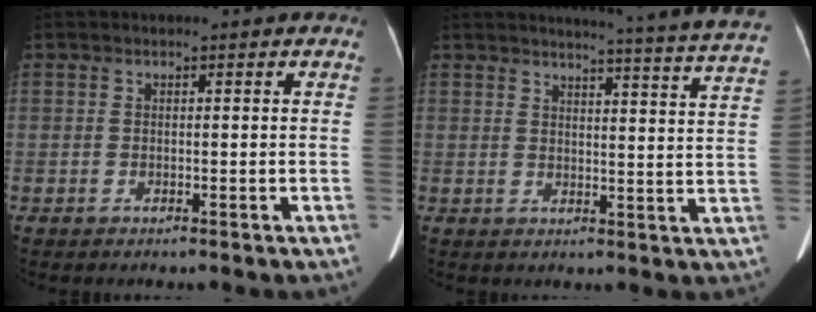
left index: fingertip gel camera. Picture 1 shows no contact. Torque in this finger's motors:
{"motor_torque": [-0.15, -0.47, 0.17, 0.04]}